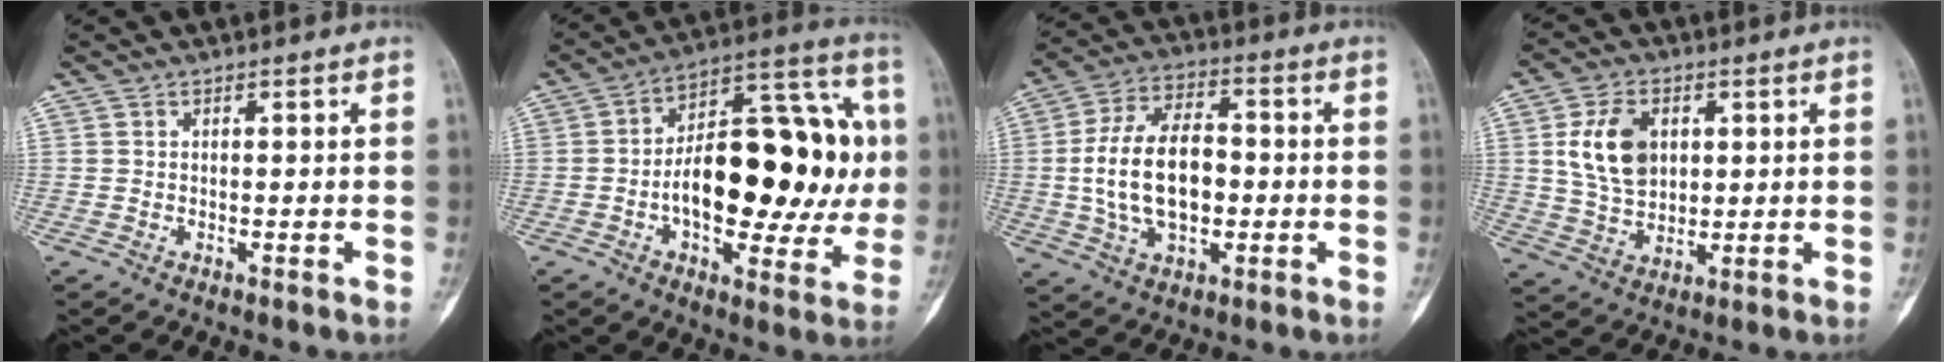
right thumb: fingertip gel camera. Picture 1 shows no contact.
{"total": 25.3, "force": [-0.7, 12.5, 22.0], "torque": [-0.290, 0.037, -0.010]}
{"total": 15.4, "force": [-0.7, 9.0, 12.5], "torque": [-0.220, 0.021, -0.011]}
{"total": 10.8, "force": [2.6, 7.3, 7.6], "torque": [-0.123, -0.009, 0.053]}